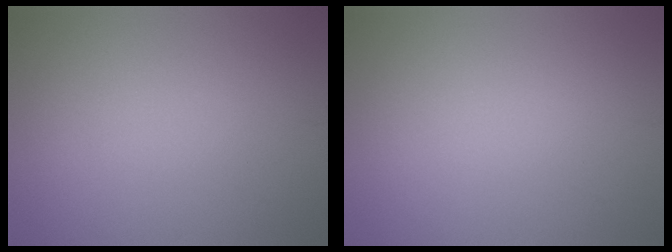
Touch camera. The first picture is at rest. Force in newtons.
{"total": 0.0}